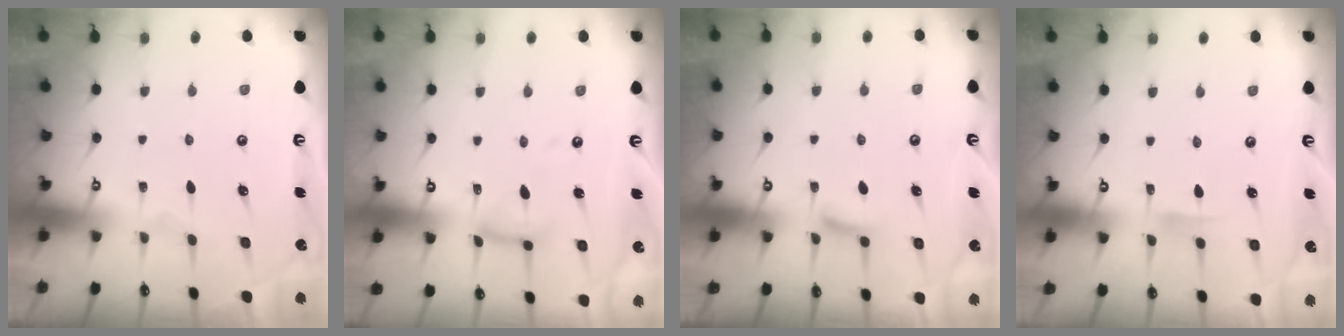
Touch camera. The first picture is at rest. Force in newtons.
{"total": 10.7, "press": 10.7, "slide": 1.0}
{"total": 5.4, "press": 5.3, "slide": 0.8}
{"total": 3.2, "press": 3.2, "slide": 0.4}